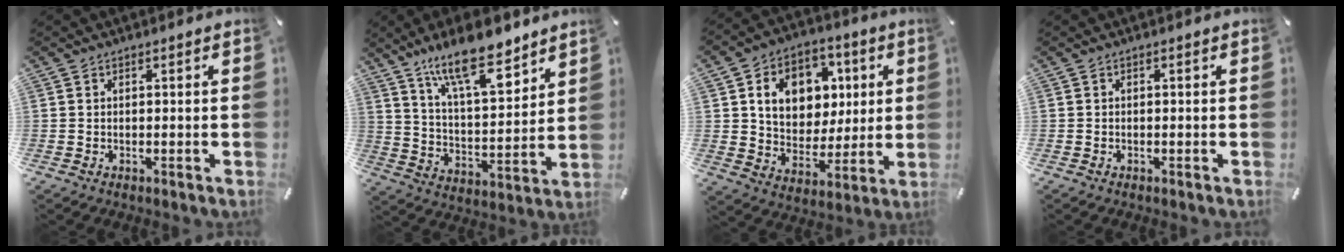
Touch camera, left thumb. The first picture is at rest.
{"total": 16.8, "force": [12.7, 6.1, 9.1], "torque": [-0.158, -0.072, 0.221]}
{"total": 14.0, "force": [4.2, 11.6, 6.5], "torque": [-0.105, -0.004, 0.085]}
{"total": 0.0}